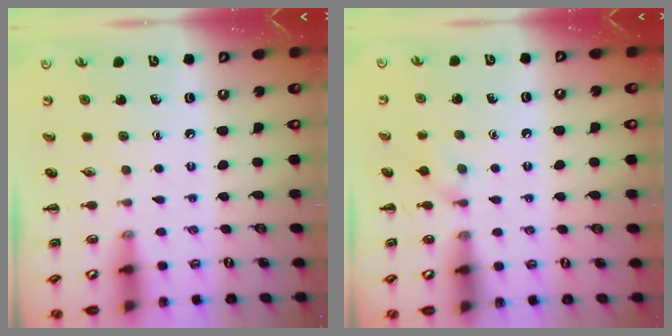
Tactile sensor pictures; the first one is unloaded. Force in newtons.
{"total": 3.7, "press": 3.4, "slide": 1.4}